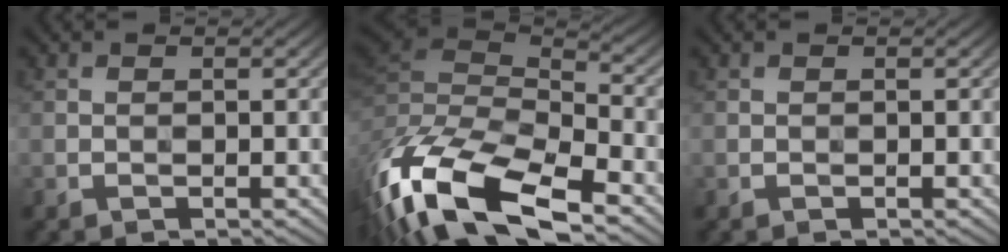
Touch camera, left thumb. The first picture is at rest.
{"total": 18.8, "force": [-10.2, 7.6, 13.8], "torque": [-0.339, -0.037, -0.156]}
{"total": 0.0}